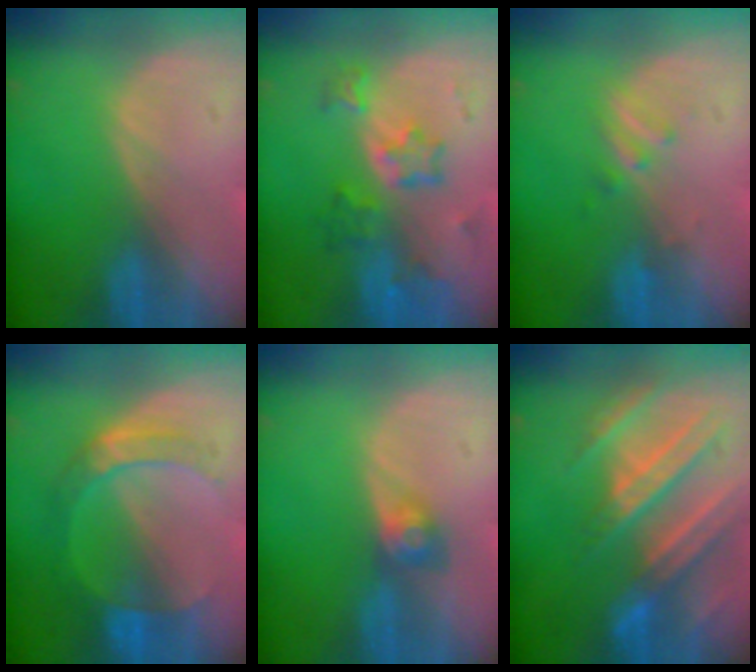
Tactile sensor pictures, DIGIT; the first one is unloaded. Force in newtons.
{"total": 7.1, "press": 6.5, "slide": 2.9}
{"total": 1.9, "press": 1.9, "slide": 0.3}
{"total": 7.2, "press": 6.5, "slide": 3.1}
{"total": 3.0, "press": 2.6, "slide": 1.5}
{"total": 10.8, "press": 9.7, "slide": 4.7}